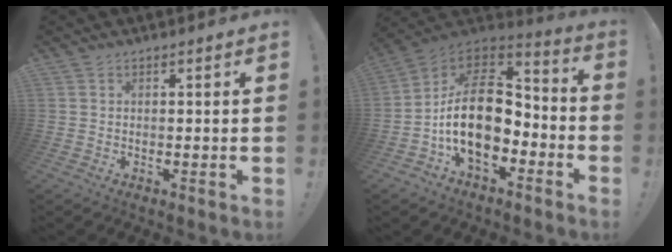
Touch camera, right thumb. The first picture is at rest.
{"total": 21.7, "force": [-2.2, 13.7, 16.7], "torque": [-0.295, 0.017, -0.025]}